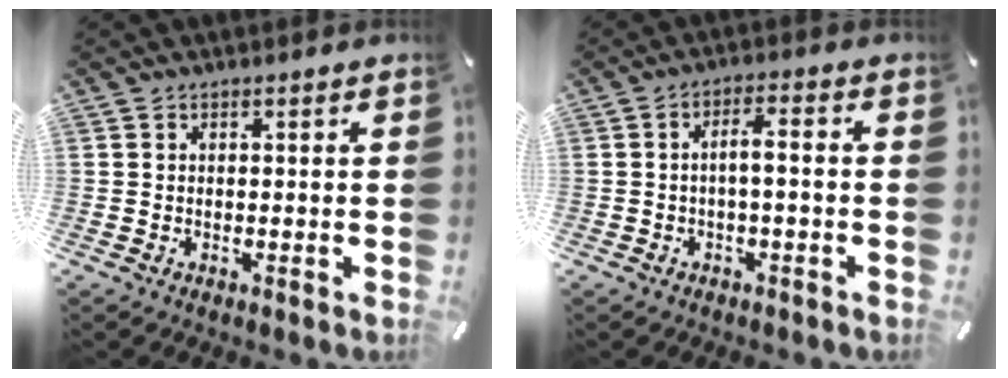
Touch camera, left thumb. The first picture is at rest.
{"total": 4.0, "force": [-1.0, 1.0, 3.7], "torque": [-0.067, 0.011, -0.021]}